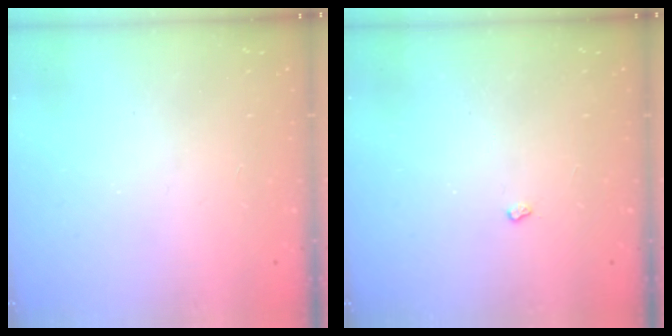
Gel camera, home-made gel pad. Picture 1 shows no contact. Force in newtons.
{"total": 2.4, "press": 2.3, "slide": 0.4}